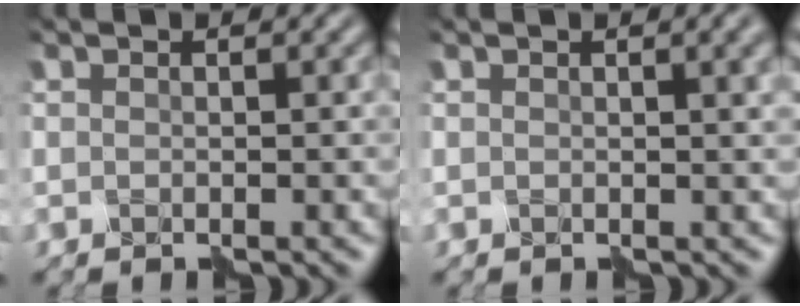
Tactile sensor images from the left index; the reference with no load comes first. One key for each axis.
{"total": 2.3, "fx": 0.8, "fy": 0.7, "fz": 2.0, "tx": -0.018, "ty": 0.005, "tz": 0.007}